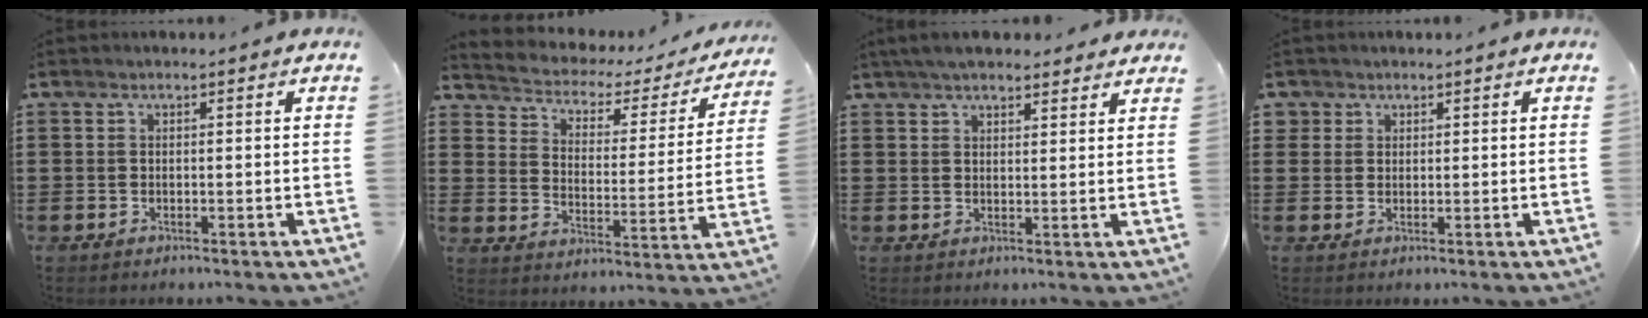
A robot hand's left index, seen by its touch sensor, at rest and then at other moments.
{"total": 2.3, "force": [1.7, 1.4, 0.7], "torque": [-0.030, -0.017, 0.018]}
{"total": 4.2, "force": [3.8, 0.8, 1.4], "torque": [-0.038, -0.001, 0.072]}
{"total": 1.9, "force": [1.1, 1.5, 0.1], "torque": [-0.009, 0.008, 0.021]}